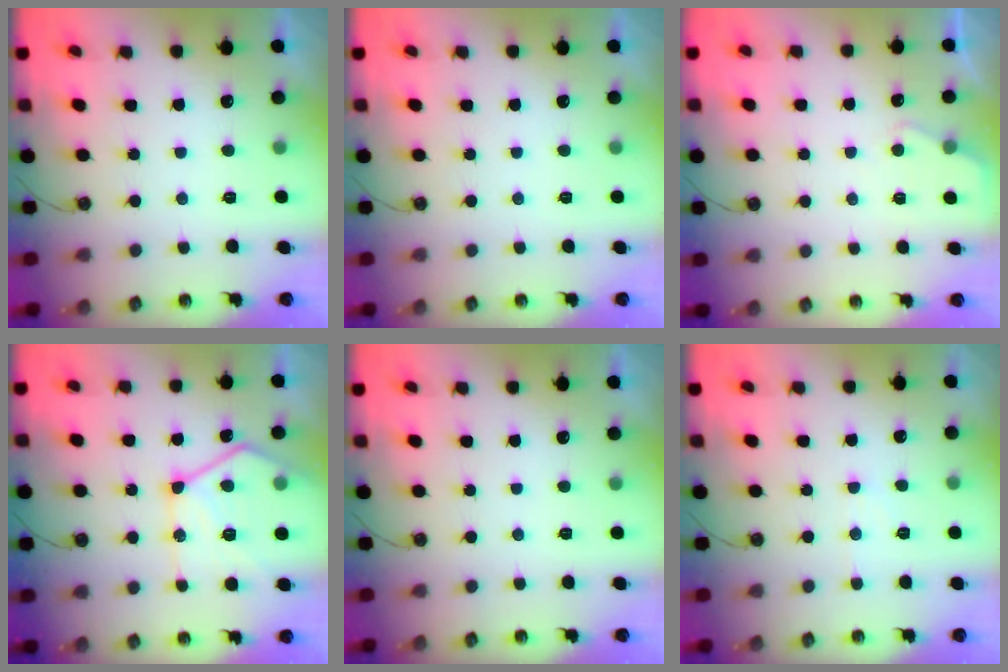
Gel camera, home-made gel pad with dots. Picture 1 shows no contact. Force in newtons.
{"total": 0.0}
{"total": 3.2, "press": 3.2, "slide": 0.5}
{"total": 17.9, "press": 17.8, "slide": 2.0}
{"total": 0.0}
{"total": 4.7, "press": 4.7, "slide": 0.7}